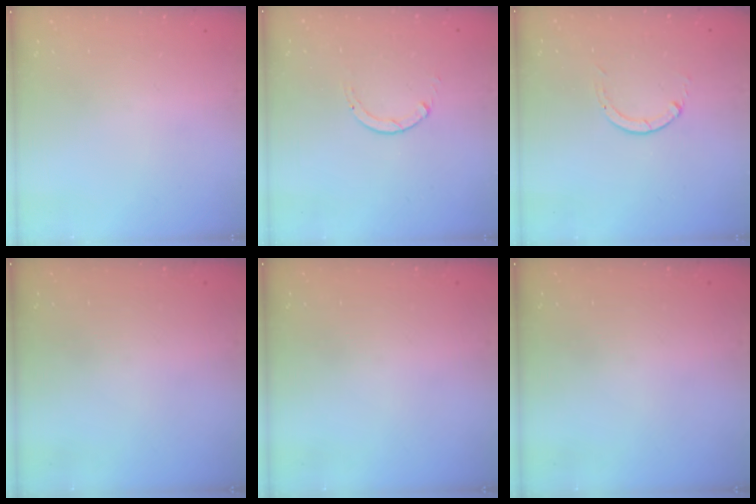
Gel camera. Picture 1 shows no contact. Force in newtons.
{"total": 0.8, "press": 0.7, "slide": 0.1}
{"total": 0.6, "press": 0.5, "slide": 0.1}
{"total": 0.0}
{"total": 0.0}
{"total": 0.0}